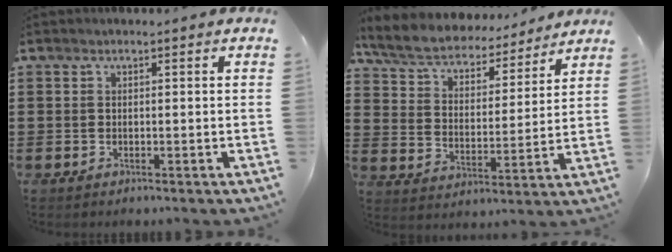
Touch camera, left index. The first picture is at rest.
{"total": 6.7, "force": [6.3, 1.3, 2.1], "torque": [-0.070, -0.039, 0.107]}